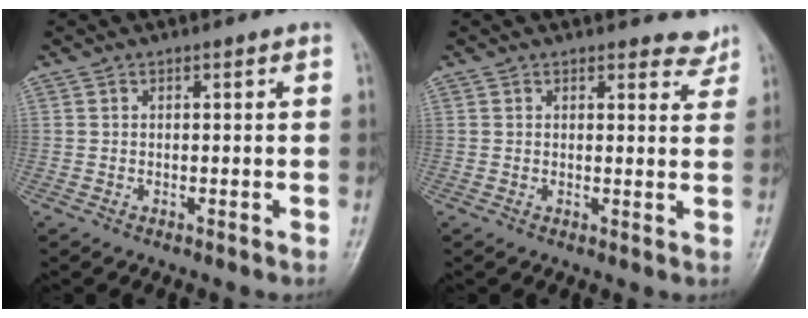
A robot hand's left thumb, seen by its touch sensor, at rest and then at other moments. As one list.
[{"total": 3.2, "force": [2.9, 1.3, 0.2], "torque": [0.022, -0.022, 0.023]}]